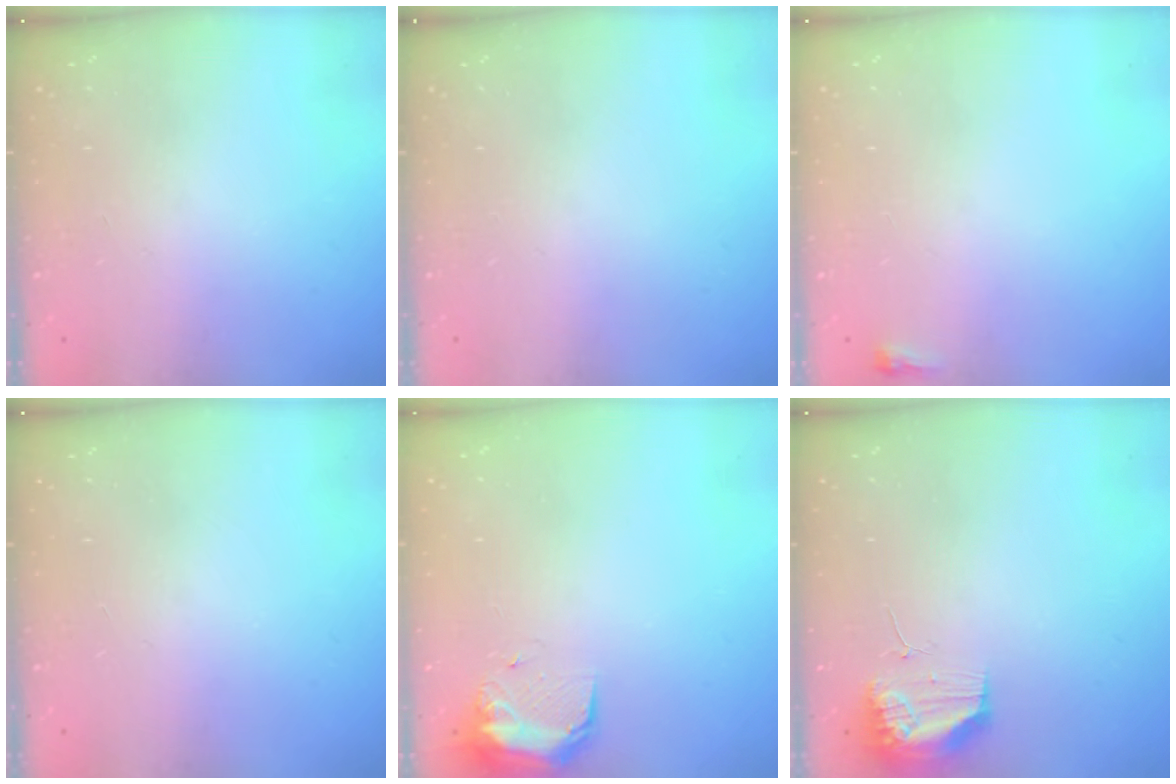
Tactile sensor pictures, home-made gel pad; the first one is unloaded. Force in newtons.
{"total": 0.0}
{"total": 2.4, "press": 2.4, "slide": 0.6}
{"total": 0.0}
{"total": 9.3, "press": 9.3, "slide": 0.7}
{"total": 13.5, "press": 11.5, "slide": 7.0}